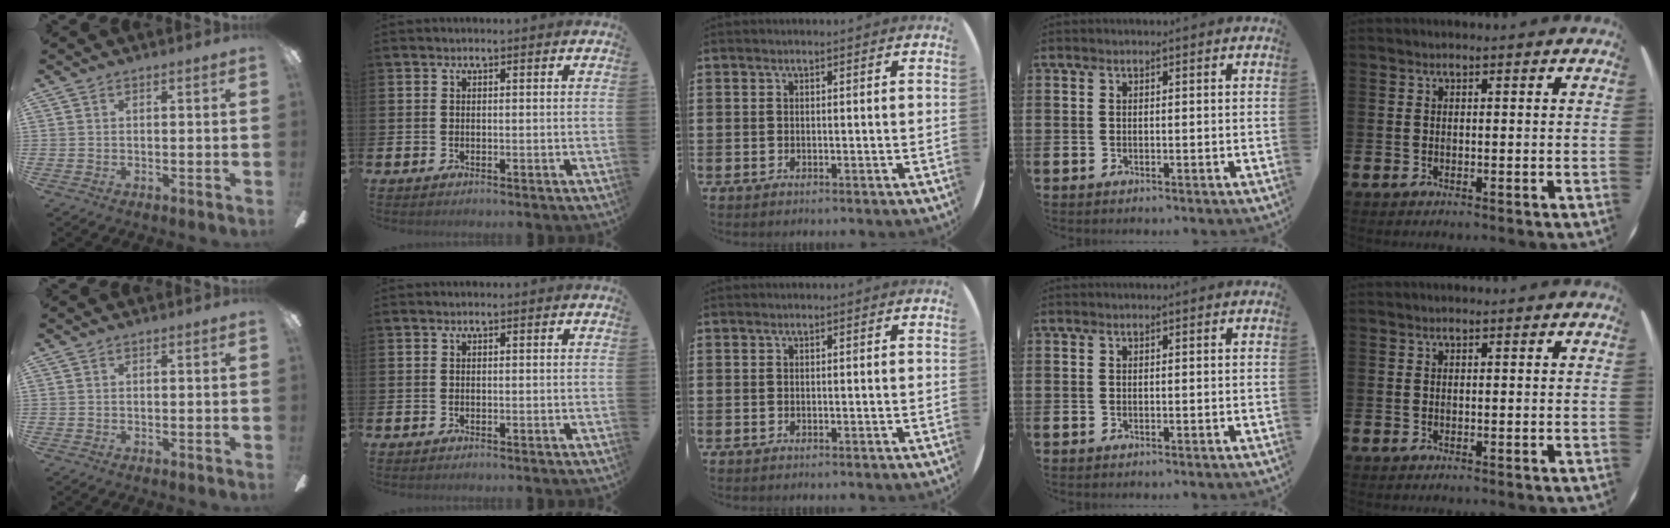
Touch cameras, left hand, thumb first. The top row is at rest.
{}